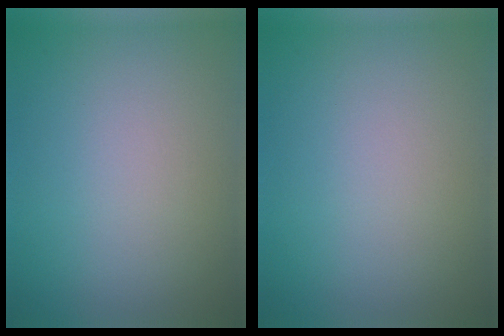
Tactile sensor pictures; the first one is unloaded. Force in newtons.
{"total": 0.0}